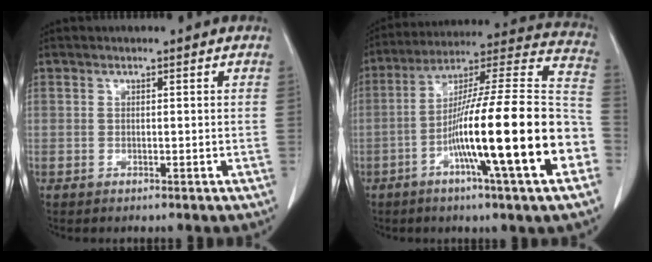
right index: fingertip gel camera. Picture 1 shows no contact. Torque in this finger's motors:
{"motor_torque": [1.88, -0.26, 0.86, 0.21]}